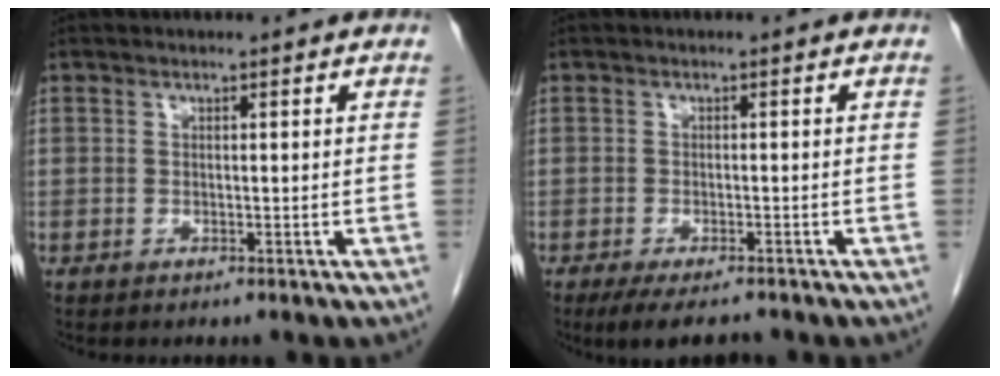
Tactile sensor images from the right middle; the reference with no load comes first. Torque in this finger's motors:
{"motor_torque": [0.48, -0.33, 0.06, 0.03]}